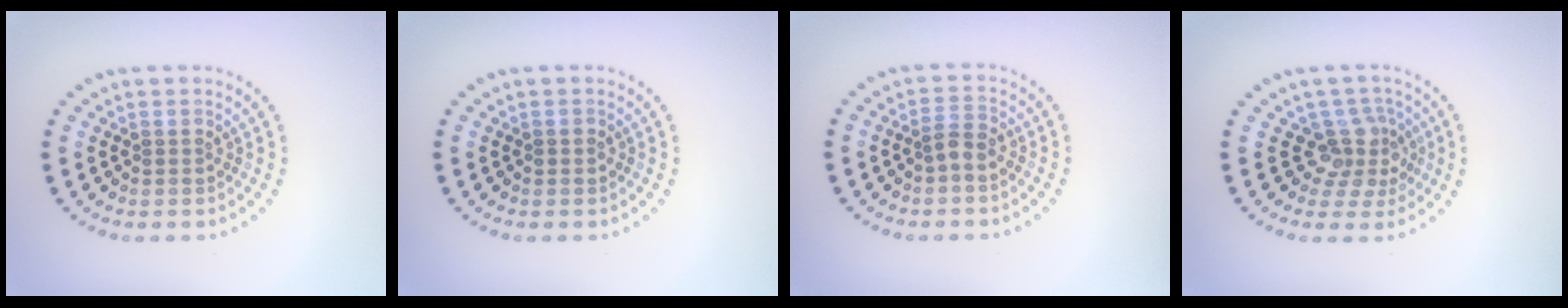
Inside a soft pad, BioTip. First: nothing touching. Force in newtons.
{"total": 0.6, "press": 0.5, "slide": 0.2}
{"total": 1.7, "press": 1.4, "slide": 1.0}
{"total": 3.4, "press": 2.5, "slide": 2.3}